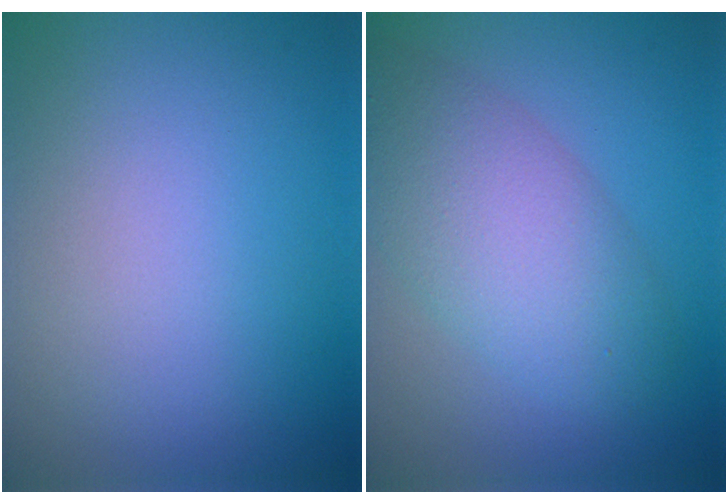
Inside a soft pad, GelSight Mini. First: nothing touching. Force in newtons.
{"total": 6.3, "press": 6.3, "slide": 0.4}